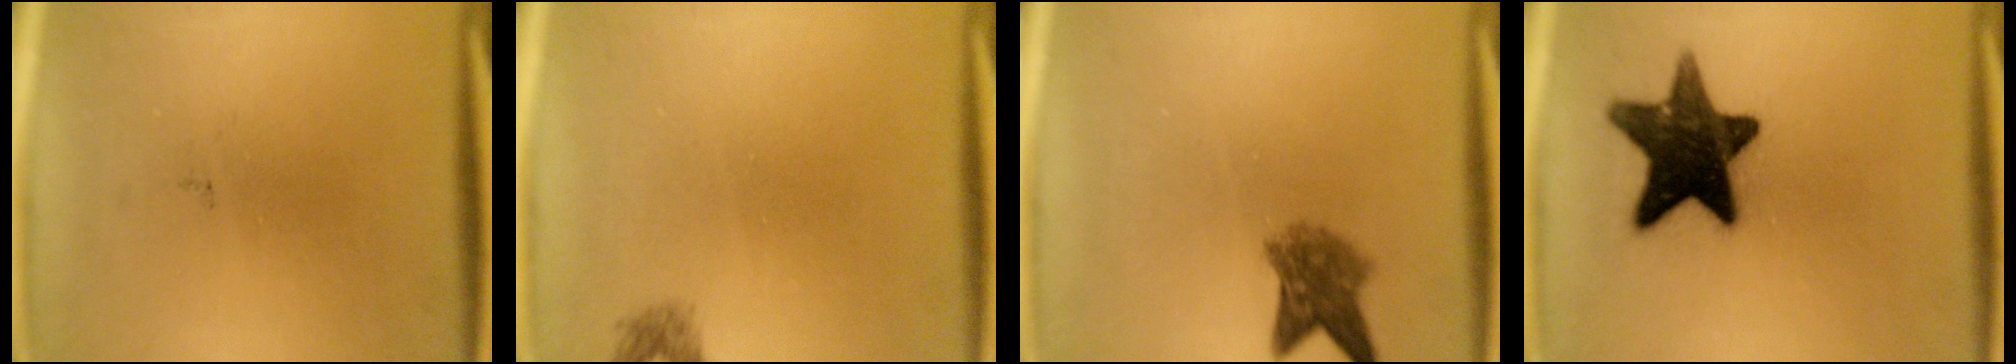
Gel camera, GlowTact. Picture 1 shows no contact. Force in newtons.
{"total": 1.1}
{"total": 4.9}
{"total": 15.0}